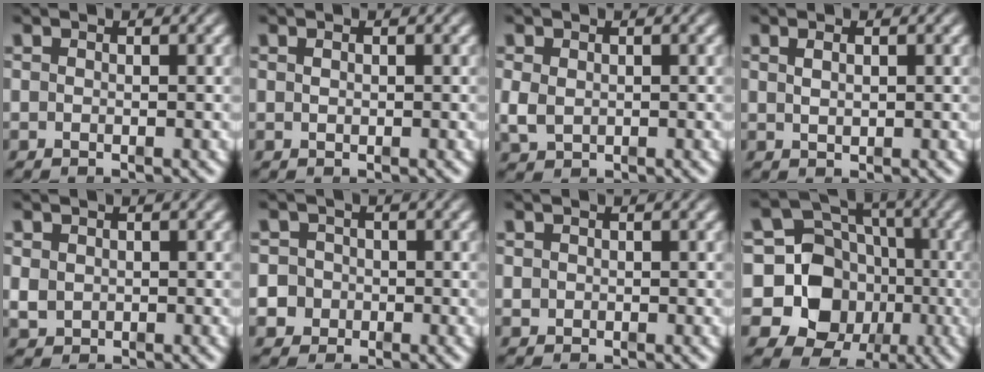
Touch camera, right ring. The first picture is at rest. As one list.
[{"total": 0.0}, {"total": 1.9, "force": [-0.2, 1.7, 0.9], "torque": [-0.031, -0.015, 0.010]}, {"total": 0.8, "force": [0.5, -0.5, 0.4], "torque": [-0.005, -0.002, 0.016]}, {"total": 1.9, "force": [-0.1, 1.7, 0.7], "torque": [-0.021, -0.014, 0.010]}, {"total": 5.5, "force": [-1.3, 5.2, 1.3], "torque": [-0.037, -0.021, -0.021]}, {"total": 0.5, "force": [0.0, 0.5, 0.1], "torque": [-0.004, -0.004, 0.005]}, {"total": 13.4, "force": [-2.6, 11.7, 6.1], "torque": [-0.116, -0.063, -0.033]}]